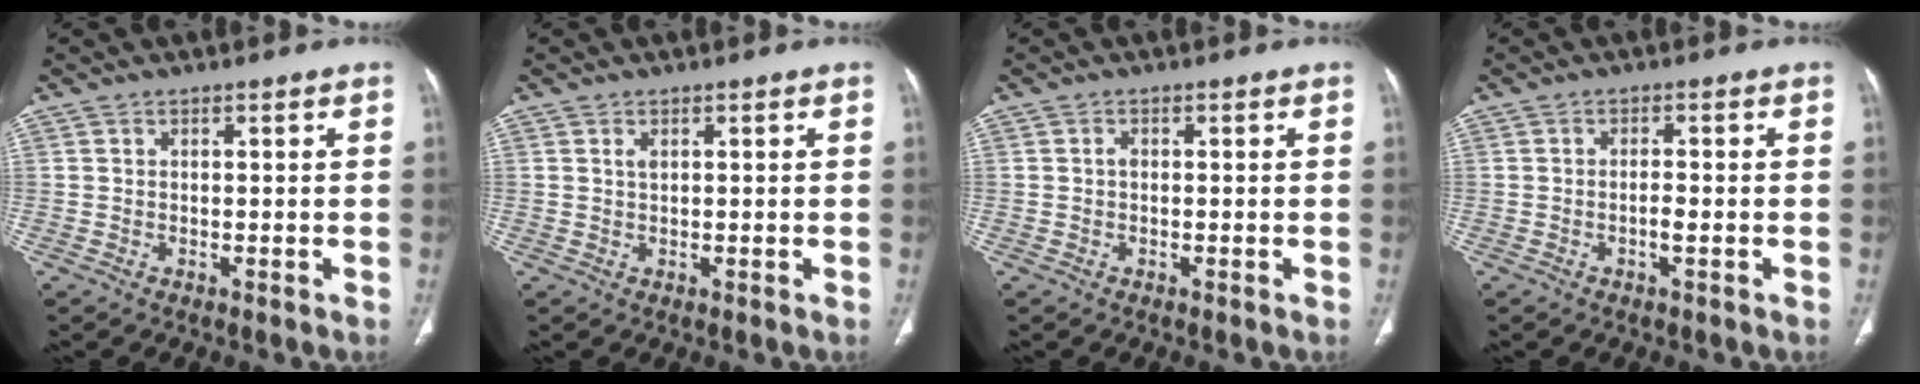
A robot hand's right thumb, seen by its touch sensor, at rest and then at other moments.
{"total": 0.9, "force": [0.5, 0.5, 0.6], "torque": [-0.005, -0.001, 0.009]}
{"total": 0.7, "force": [0.0, 0.5, 0.5], "torque": [-0.002, 0.002, -0.005]}
{"total": 2.0, "force": [-0.7, 0.5, 1.8], "torque": [-0.035, 0.001, -0.013]}